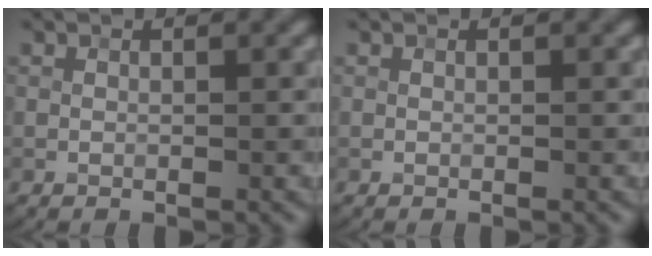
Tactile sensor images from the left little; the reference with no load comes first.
{"total": 0.0}